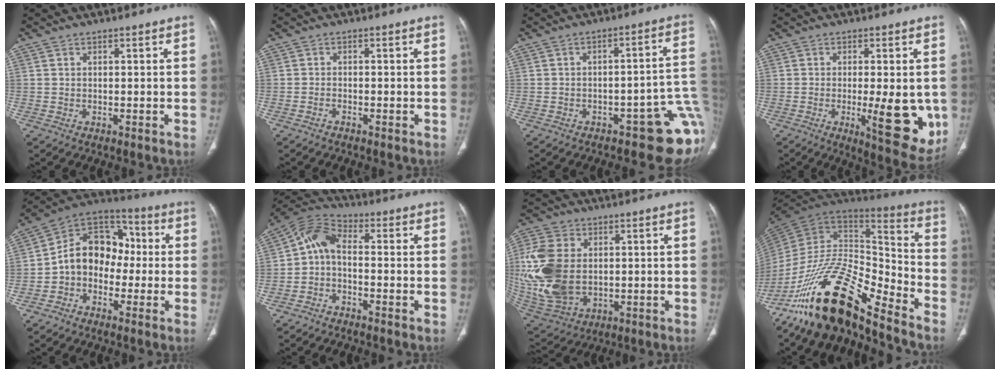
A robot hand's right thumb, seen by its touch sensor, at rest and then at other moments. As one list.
[{"total": 0.9, "force": [-0.7, 0.3, 0.3], "torque": [-0.009, 0.006, -0.015]}, {"total": 14.9, "force": [-6.2, 5.9, 12.2], "torque": [-0.077, 0.053, -0.069]}, {"total": 13.5, "force": [-2.4, 4.3, 12.6], "torque": [-0.149, -0.022, -0.022]}, {"total": 13.2, "force": [-1.5, 10.2, 8.1], "torque": [-0.096, 0.049, -0.043]}, {"total": 6.6, "force": [-1.4, 4.0, 5.0], "torque": [-0.093, 0.031, -0.041]}, {"total": 19.4, "force": [0.9, 13.3, 14.1], "torque": [-0.323, -0.011, 0.035]}, {"total": 24.4, "force": [-17.4, 8.5, 14.8], "torque": [-0.261, 0.088, -0.312]}]